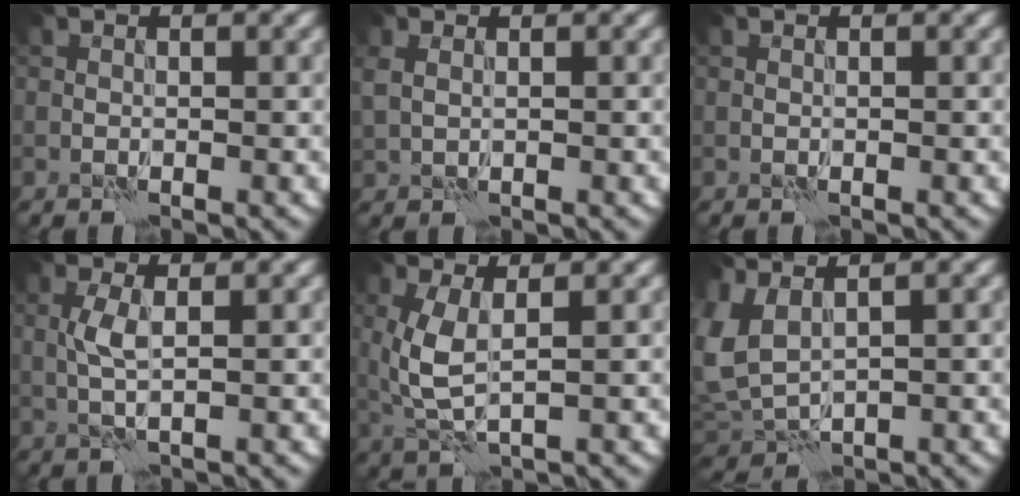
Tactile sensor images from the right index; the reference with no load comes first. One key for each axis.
{"total": 1.3, "fx": 0.7, "fy": 0.8, "fz": 0.7, "tx": -0.016, "ty": 0.003, "tz": 0.018}
{"total": 0.0}
{"total": 2.1, "fx": 0.1, "fy": 0.5, "fz": 2.1, "tx": -0.049, "ty": 0.006, "tz": 0.004}
{"total": 4.1, "fx": 0.5, "fy": 1.7, "fz": 3.7, "tx": -0.096, "ty": 0.000, "tz": 0.013}
{"total": 4.8, "fx": 1.0, "fy": 2.5, "fz": 4.0, "tx": -0.106, "ty": 0.005, "tz": 0.018}